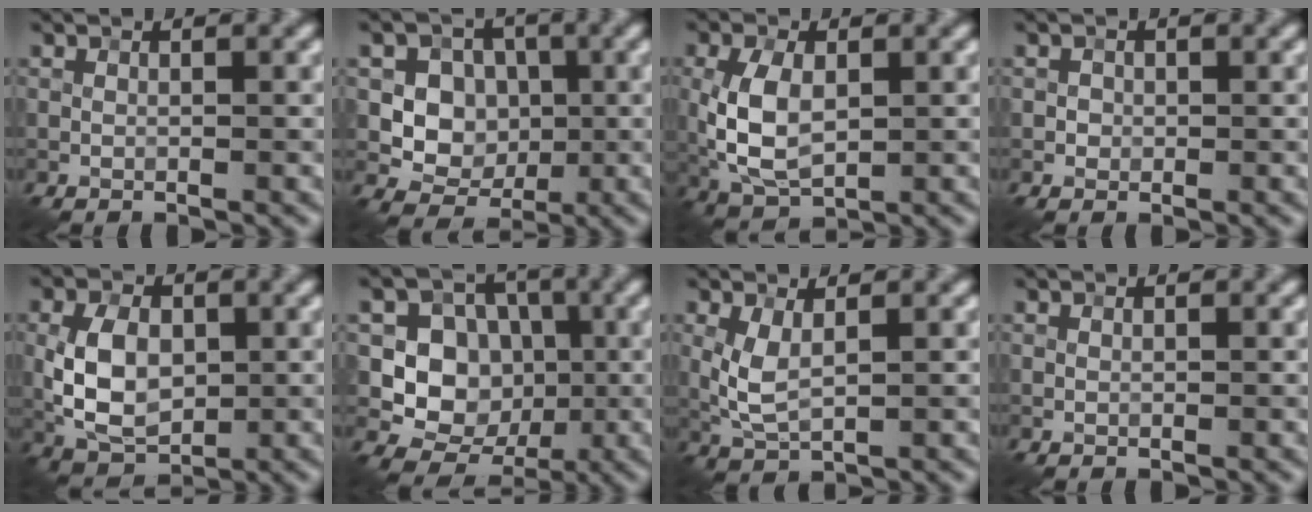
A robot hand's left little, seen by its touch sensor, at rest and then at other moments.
{"total": 5.2, "force": [0.0, 4.5, 2.5], "torque": [-0.032, -0.001, -0.017]}
{"total": 5.9, "force": [0.0, 3.5, 4.7], "torque": [-0.111, 0.001, 0.006]}
{"total": 0.8, "force": [-0.1, 0.8, 0.1], "torque": [-0.001, -0.002, -0.003]}
{"total": 6.4, "force": [-0.2, 4.3, 4.8], "torque": [-0.105, 0.000, -0.003]}
{"total": 6.6, "force": [-0.7, 5.8, 3.1], "torque": [-0.035, -0.003, -0.020]}
{"total": 3.1, "force": [0.5, 1.5, 2.7], "torque": [-0.068, -0.005, 0.015]}
{"total": 0.0}